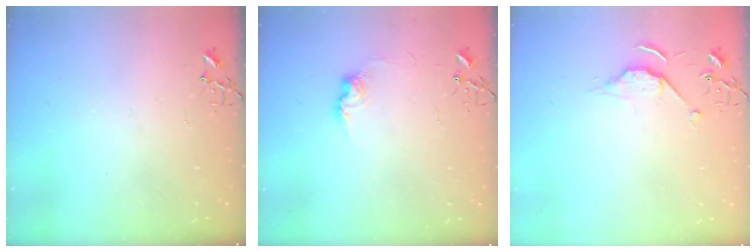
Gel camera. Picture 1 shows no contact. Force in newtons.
{"total": 8.4, "press": 8.4, "slide": 0.1}
{"total": 6.5, "press": 6.5, "slide": 0.8}